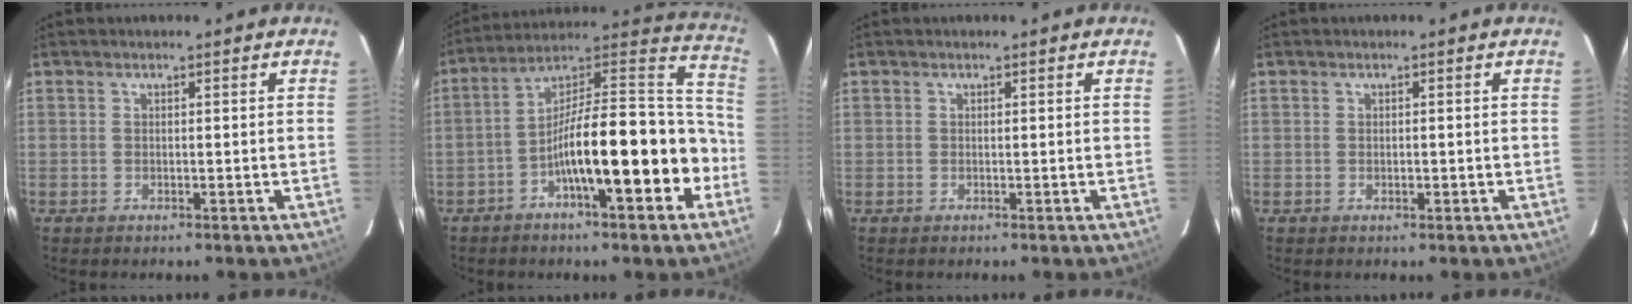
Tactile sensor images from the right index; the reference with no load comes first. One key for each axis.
{"total": 19.4, "fx": -6.4, "fy": 3.9, "fz": 17.9, "tx": -0.279, "ty": 0.034, "tz": -0.102}
{"total": 0.0}
{"total": 0.8, "fx": -0.2, "fy": 0.4, "fz": 0.6, "tx": -0.011, "ty": 0.000, "tz": -0.003}